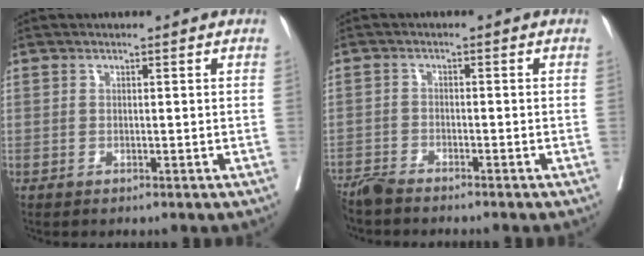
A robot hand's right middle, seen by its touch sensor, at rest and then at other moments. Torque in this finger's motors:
{"motor_torque": [-0.15, -0.52, 0.09, 0.04]}